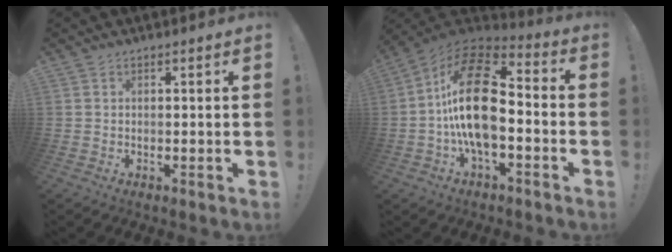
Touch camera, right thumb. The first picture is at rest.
{"total": 22.3, "force": [-0.8, 11.6, 19.0], "torque": [-0.372, 0.017, -0.013]}